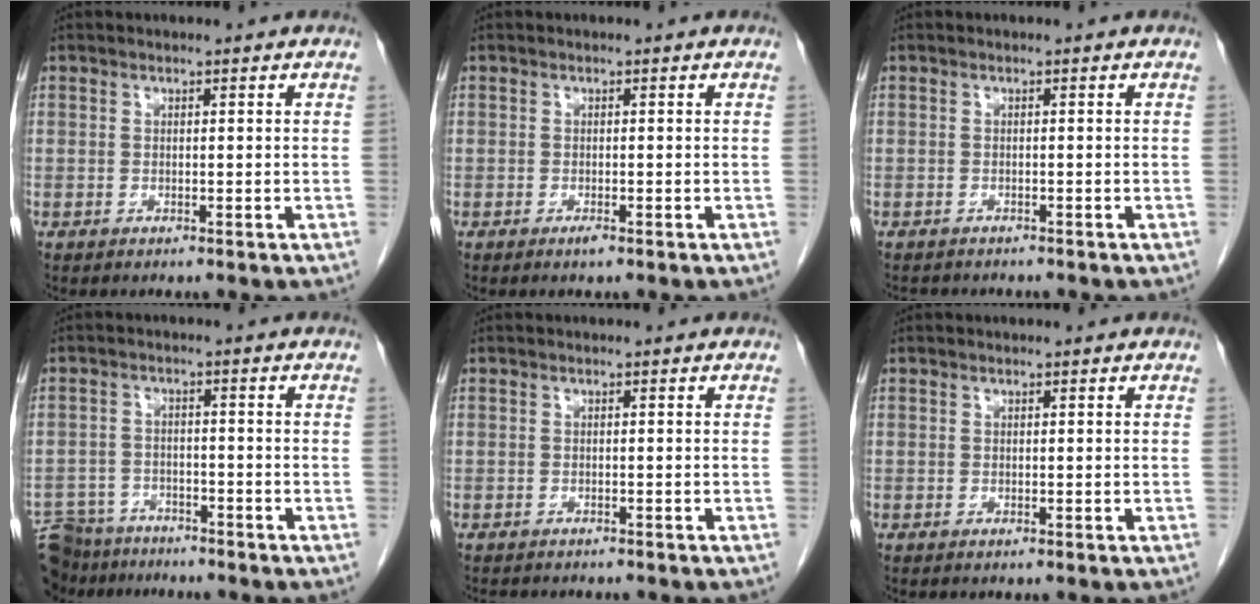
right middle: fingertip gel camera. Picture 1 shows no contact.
{"total": 0.8, "force": [-0.5, -0.1, 0.6], "torque": [-0.010, -0.001, -0.009]}
{"total": 3.2, "force": [-2.9, 1.1, 1.0], "torque": [-0.015, -0.004, -0.036]}
{"total": 9.7, "force": [-8.7, 4.2, 1.5], "torque": [-0.031, 0.005, -0.133]}
{"total": 4.5, "force": [-4.0, 1.2, 1.6], "torque": [-0.021, -0.005, -0.053]}
{"total": 0.0}